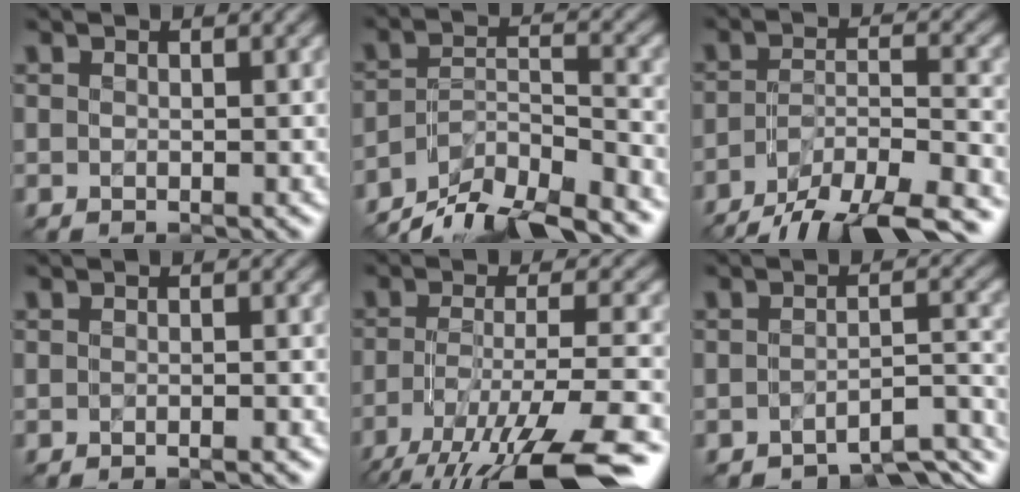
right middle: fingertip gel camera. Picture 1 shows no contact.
{"total": 8.5, "force": [-7.3, 1.9, 3.8], "torque": [-0.064, 0.000, -0.127]}
{"total": 10.6, "force": [-8.6, 2.9, 5.4], "torque": [-0.088, -0.010, -0.129]}
{"total": 1.0, "force": [-0.9, -0.2, 0.2], "torque": [0.000, 0.001, -0.015]}
{"total": 12.5, "force": [-8.8, 3.0, 8.4], "torque": [-0.162, -0.018, -0.137]}
{"total": 5.3, "force": [-4.8, 1.0, 2.1], "torque": [-0.027, -0.007, -0.061]}